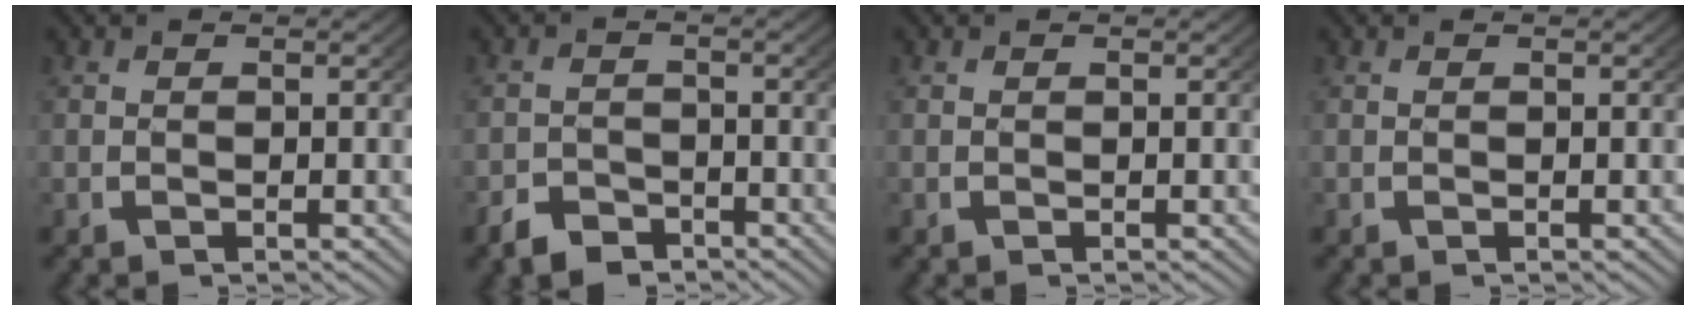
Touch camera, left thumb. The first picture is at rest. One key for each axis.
{"total": 3.0, "fx": -2.6, "fy": 1.5, "fz": 0.5, "tx": -0.005, "ty": -0.011, "tz": -0.044}
{"total": 0.0}
{"total": 0.0}